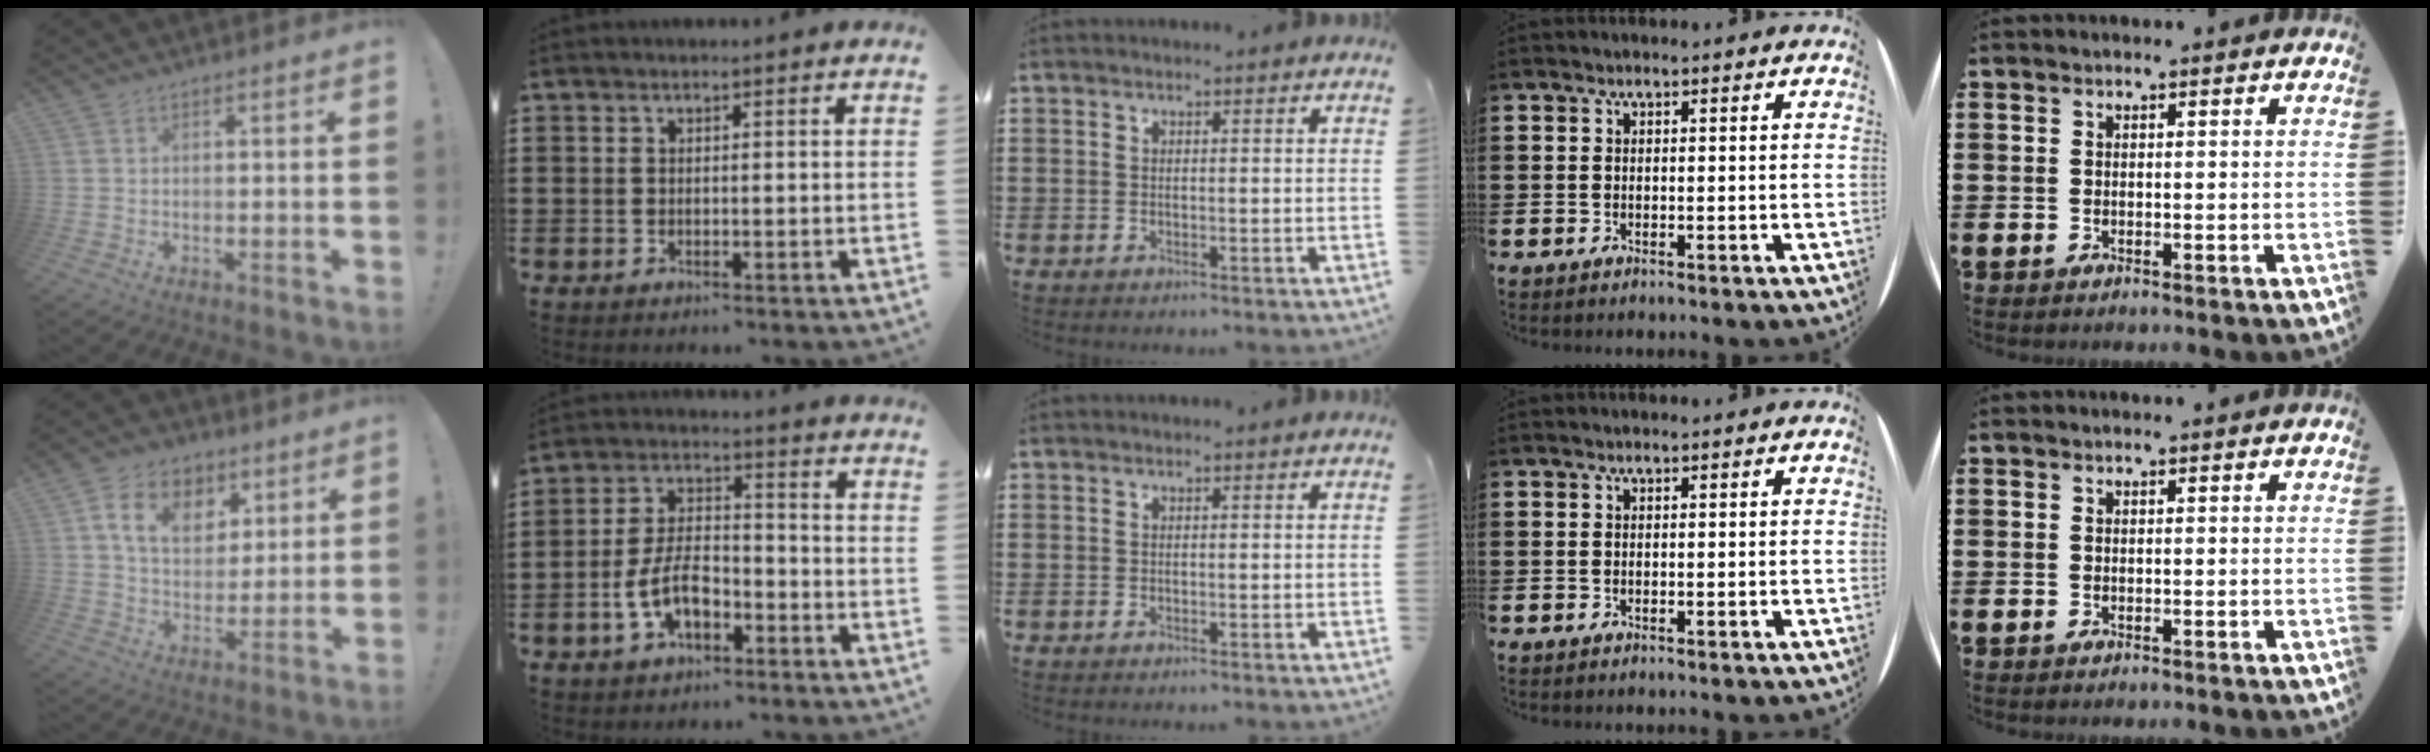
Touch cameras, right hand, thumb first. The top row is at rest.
{"thumb": {"total": 13.2, "force": [6.0, 9.6, 6.8], "torque": [-0.109, -0.015, 0.116]}, "index": {"total": 7.9, "force": [-3.4, 4.0, 5.9], "torque": [-0.133, 0.004, -0.068]}}